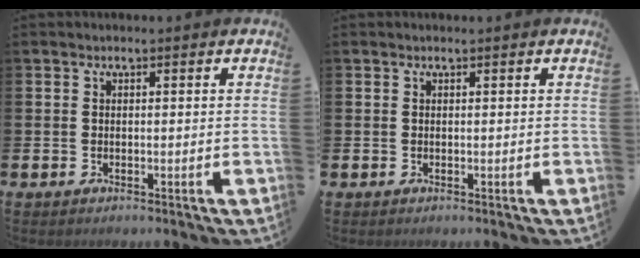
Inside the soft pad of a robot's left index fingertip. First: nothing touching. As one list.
[{"total": 0.0}]